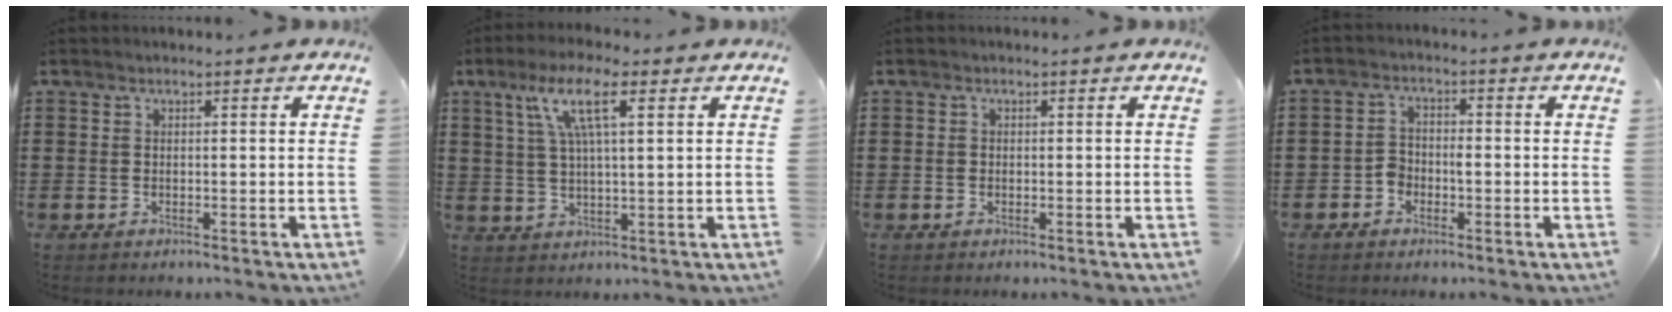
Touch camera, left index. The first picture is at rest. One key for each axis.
{"total": 8.2, "fx": 3.6, "fy": 2.1, "fz": 7.0, "tx": -0.146, "ty": 0.010, "tz": 0.061}
{"total": 0.6, "fx": -0.2, "fy": 0.5, "fz": 0.3, "tx": -0.008, "ty": 0.001, "tz": -0.005}
{"total": 2.3, "fx": -1.3, "fy": 1.6, "fz": 1.0, "tx": -0.025, "ty": 0.007, "tz": -0.031}